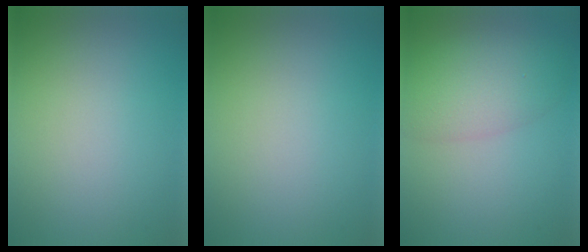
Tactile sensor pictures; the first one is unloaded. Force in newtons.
{"total": 0.0}
{"total": 5.3, "press": 5.3, "slide": 0.3}